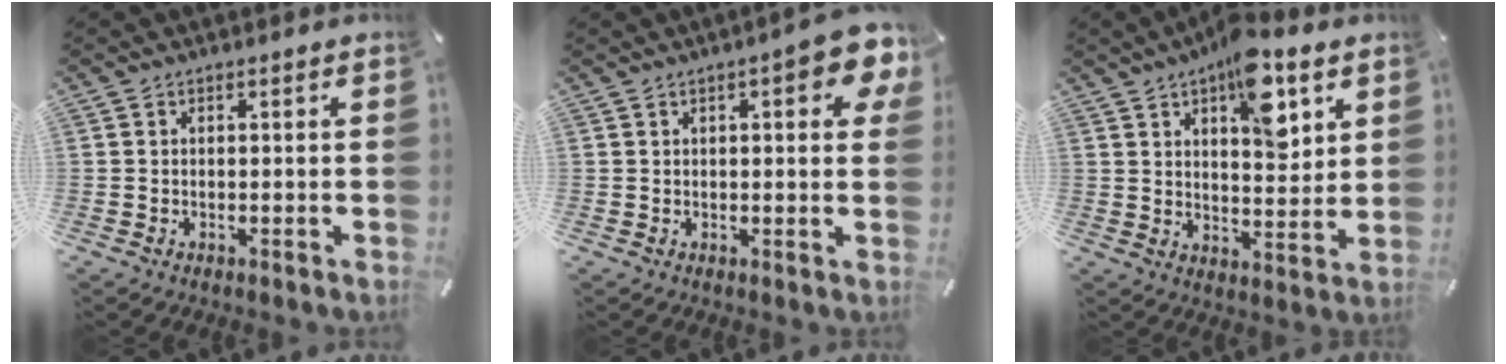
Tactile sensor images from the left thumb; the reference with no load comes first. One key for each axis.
{"total": 8.9, "fx": 3.8, "fy": 2.9, "fz": 7.5, "tx": -0.096, "ty": -0.015, "tz": 0.059}
{"total": 12.8, "fx": 7.2, "fy": 5.9, "fz": 8.8, "tx": -0.115, "ty": -0.034, "tz": 0.118}